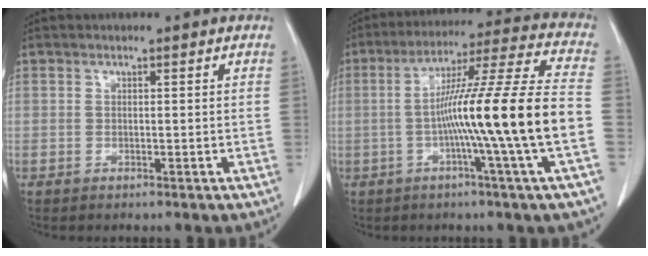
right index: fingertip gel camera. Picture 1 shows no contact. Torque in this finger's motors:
{"motor_torque": [2.14, 0.00, 1.06, 0.21]}